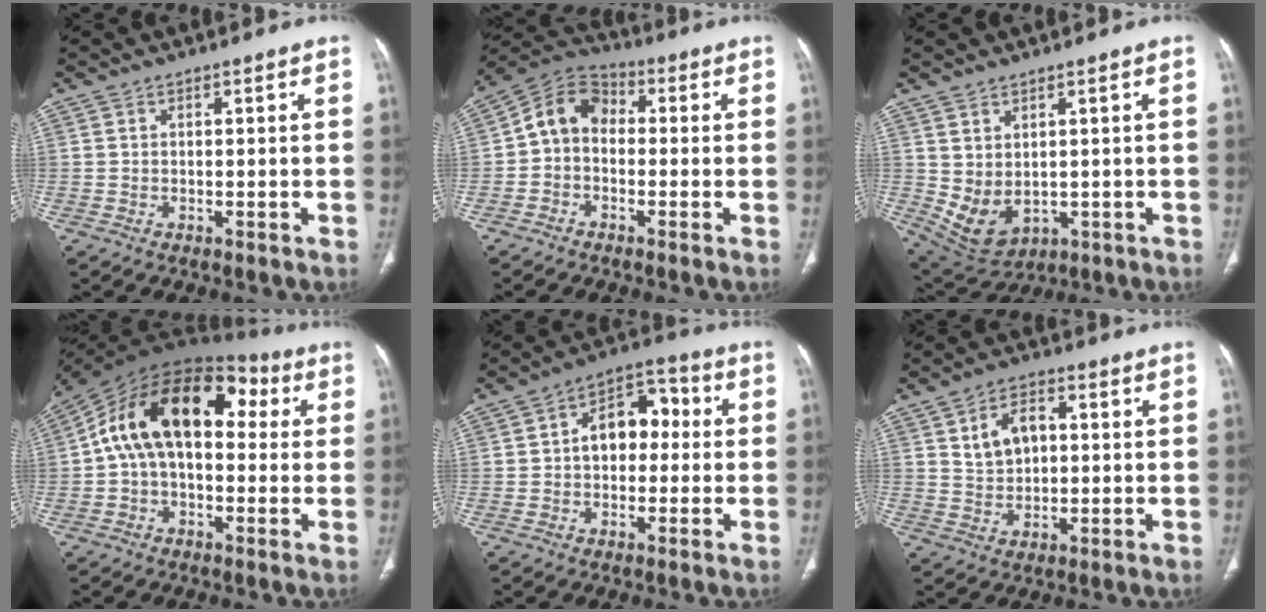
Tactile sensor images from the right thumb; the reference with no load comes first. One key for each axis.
{"total": 8.3, "fx": -0.7, "fy": 6.4, "fz": 5.1, "tx": -0.074, "ty": 0.032, "tz": -0.033}
{"total": 7.9, "fx": 0.1, "fy": 5.2, "fz": 6.0, "tx": -0.101, "ty": -0.005, "tz": 0.033}
{"total": 19.7, "fx": 3.1, "fy": 11.9, "fz": 15.4, "tx": -0.237, "ty": 0.055, "tz": 0.036}
{"total": 10.2, "fx": 0.5, "fy": 6.9, "fz": 7.5, "tx": -0.084, "ty": 0.036, "tz": -0.003}
{"total": 7.4, "fx": 1.8, "fy": 5.0, "fz": 5.1, "tx": -0.069, "ty": 0.003, "tz": 0.032}